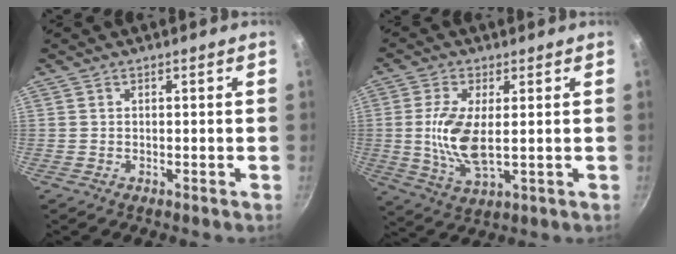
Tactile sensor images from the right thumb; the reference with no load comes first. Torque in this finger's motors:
{"motor_torque": [-0.64, 0.99, 0.84, 0.80, 0.15]}